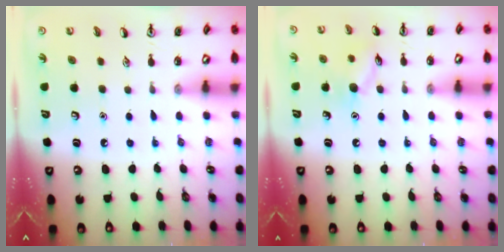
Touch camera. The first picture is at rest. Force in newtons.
{"total": 8.6, "press": 8.5, "slide": 0.9}